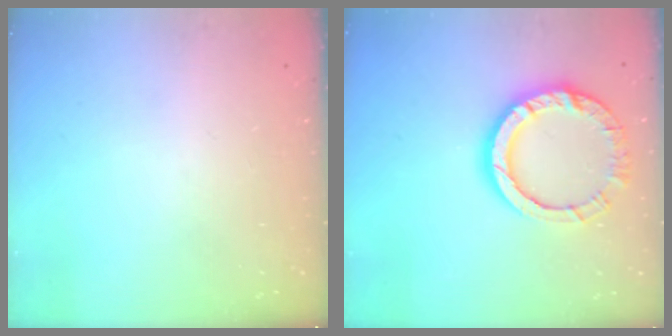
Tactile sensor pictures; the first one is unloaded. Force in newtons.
{"total": 13.4, "press": 13.4, "slide": 1.4}